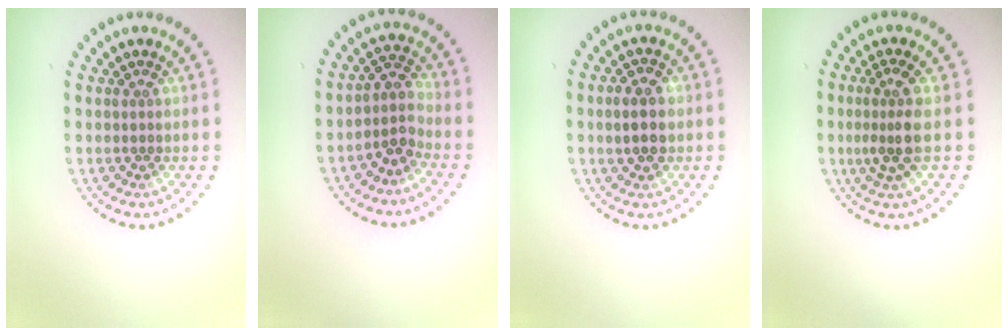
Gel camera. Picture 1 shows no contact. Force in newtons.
{"total": 2.4, "press": 1.9, "slide": 1.5}
{"total": 2.8, "press": 2.8, "slide": 0.2}
{"total": 2.9, "press": 2.2, "slide": 1.9}